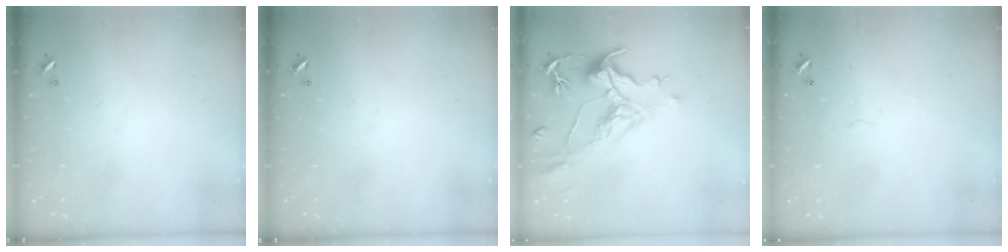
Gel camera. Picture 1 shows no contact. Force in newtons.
{"total": 0.0}
{"total": 1.5, "press": 0.4, "slide": 1.4}
{"total": 0.6, "press": 0.2, "slide": 0.6}